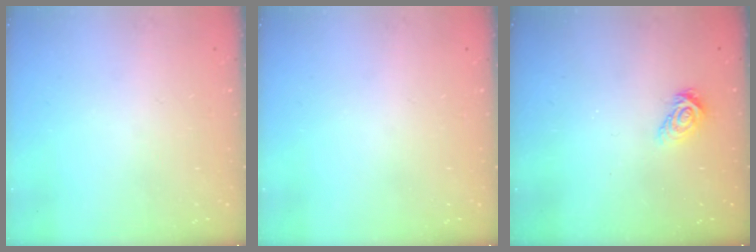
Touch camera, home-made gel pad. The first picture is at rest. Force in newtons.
{"total": 0.0}
{"total": 6.2, "press": 6.2, "slide": 0.9}